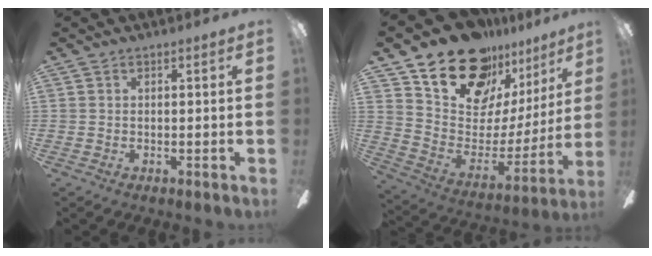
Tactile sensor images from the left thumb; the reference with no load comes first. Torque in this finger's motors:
{"motor_torque": [1.54, 0.57, 1.36, -1.41, 0.28]}